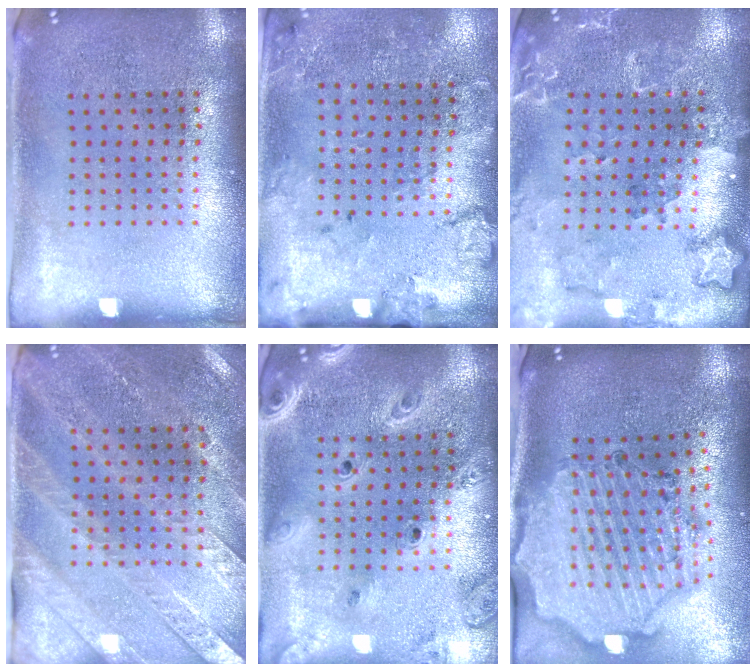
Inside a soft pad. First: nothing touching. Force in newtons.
{"total": 1.8, "press": 1.5, "slide": 1.0}
{"total": 1.8, "press": 1.7, "slide": 0.4}
{"total": 2.9, "press": 2.7, "slide": 1.3}
{"total": 2.8, "press": 2.3, "slide": 1.5}
{"total": 2.9, "press": 2.6, "slide": 1.2}